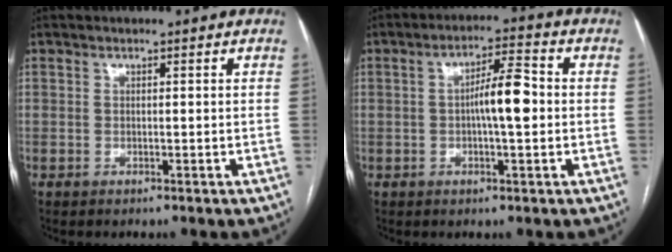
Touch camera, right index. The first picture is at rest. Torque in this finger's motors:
{"motor_torque": [0.38, 0.07, 0.57, 0.06]}